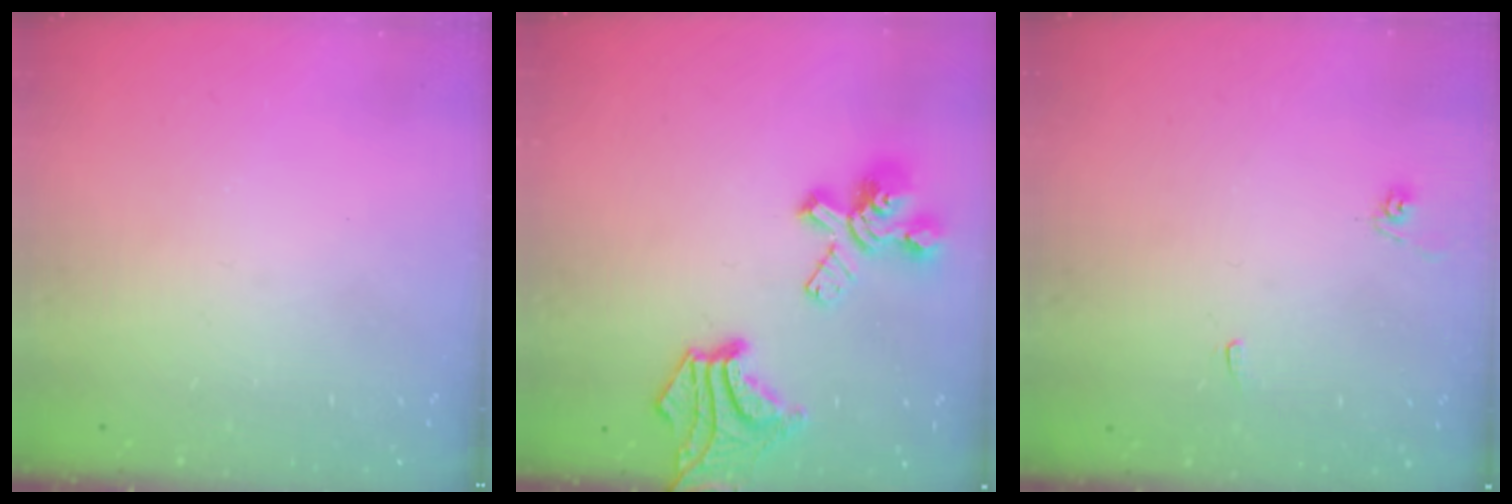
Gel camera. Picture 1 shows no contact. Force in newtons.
{"total": 10.0, "press": 9.5, "slide": 3.0}
{"total": 4.0, "press": 4.0, "slide": 0.3}